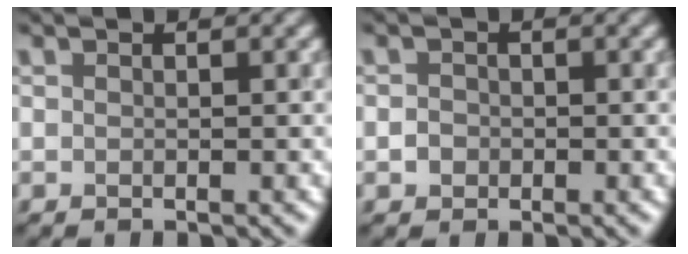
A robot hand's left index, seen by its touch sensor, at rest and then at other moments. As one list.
[{"total": 1.2, "force": [-0.3, 1.0, 0.4], "torque": [-0.002, -0.001, -0.010]}]